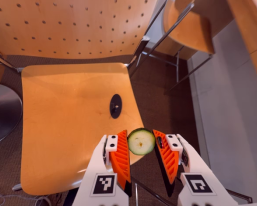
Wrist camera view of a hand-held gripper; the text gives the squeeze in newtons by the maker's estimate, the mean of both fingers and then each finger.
{"total": 7.5, "left": 7.0, "right": 8.0}